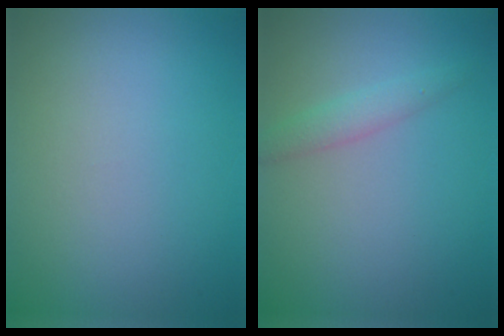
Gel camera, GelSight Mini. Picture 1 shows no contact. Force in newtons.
{"total": 1.6, "press": 1.6, "slide": 0.1}